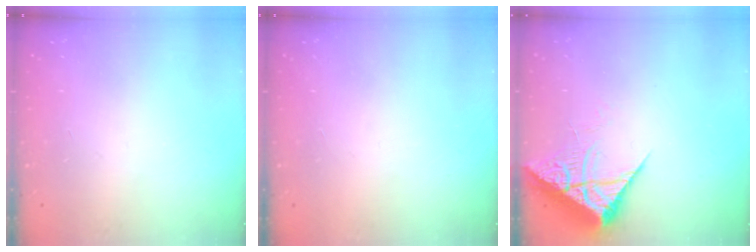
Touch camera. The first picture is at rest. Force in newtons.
{"total": 1.5, "press": 1.5, "slide": 0.1}
{"total": 7.2, "press": 7.1, "slide": 0.9}